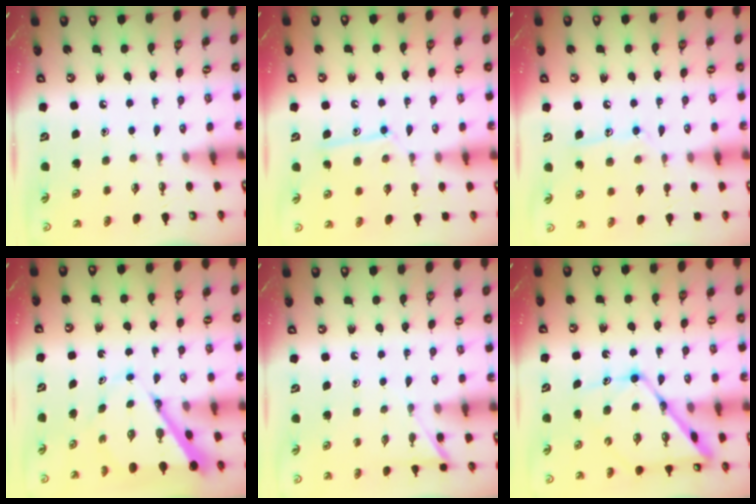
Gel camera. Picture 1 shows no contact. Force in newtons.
{"total": 11.8, "press": 11.8, "slide": 0.8}
{"total": 10.3, "press": 10.3, "slide": 0.5}
{"total": 6.9, "press": 6.9, "slide": 0.5}
{"total": 4.1, "press": 4.1, "slide": 0.4}
{"total": 14.2, "press": 14.1, "slide": 1.4}